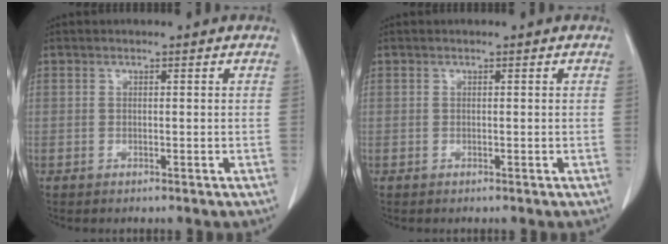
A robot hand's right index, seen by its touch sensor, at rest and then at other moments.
{"total": 0.0}